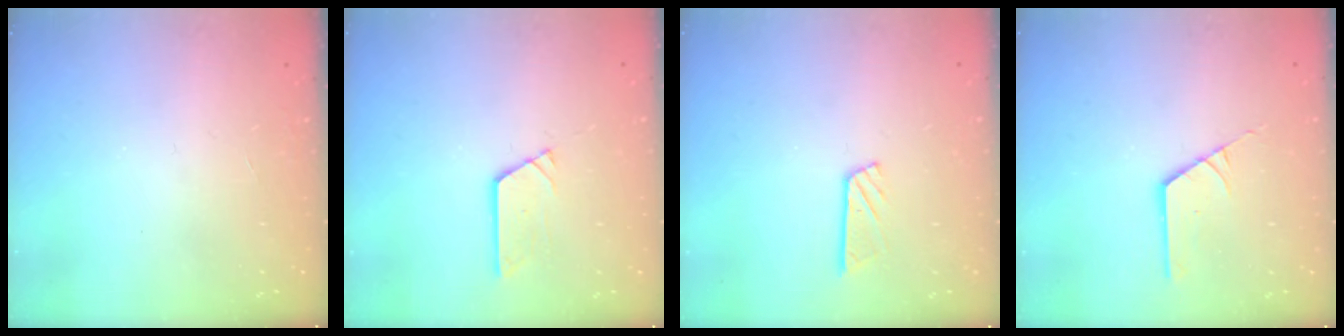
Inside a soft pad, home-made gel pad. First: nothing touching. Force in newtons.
{"total": 2.7, "press": 2.7, "slide": 0.0}
{"total": 6.6, "press": 6.6, "slide": 0.1}
{"total": 2.2, "press": 2.2, "slide": 0.1}